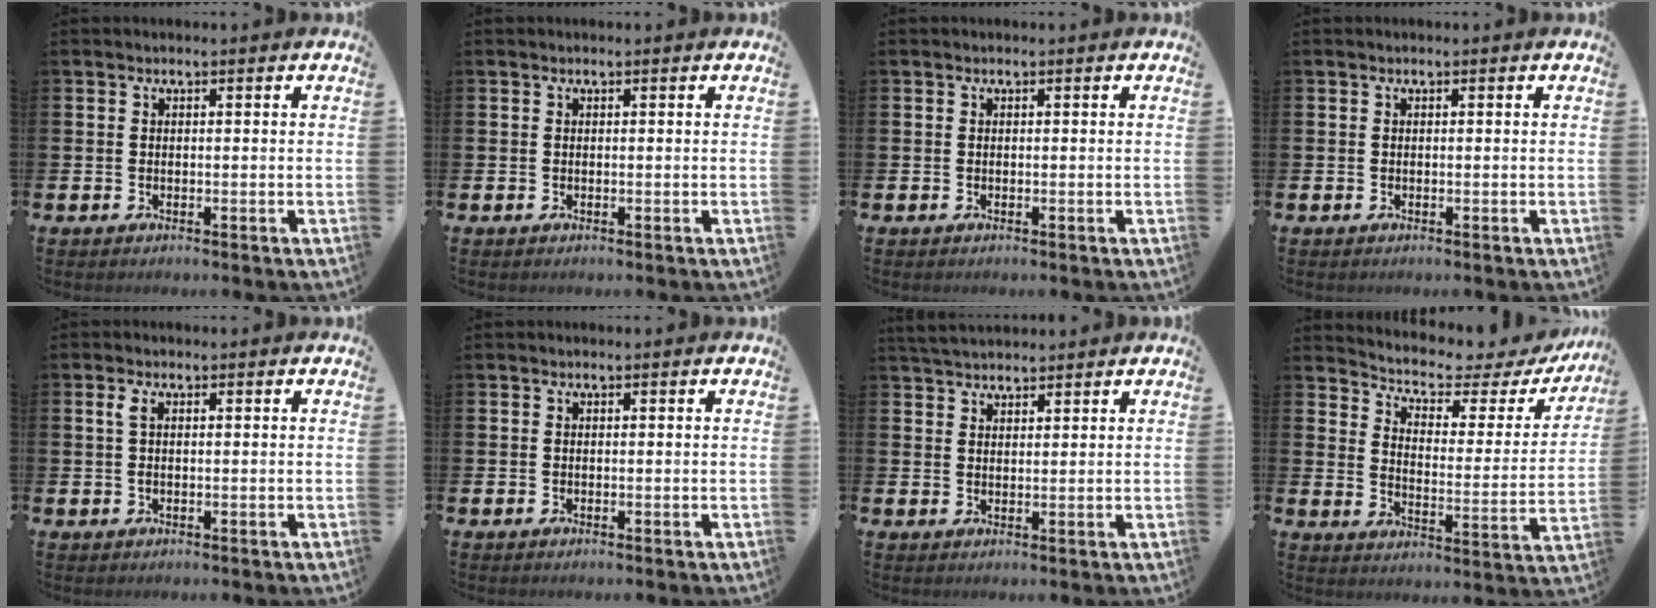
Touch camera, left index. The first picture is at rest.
{"total": 0.0}
{"total": 0.0}
{"total": 0.0}
{"total": 1.7, "force": [0.4, 0.7, 1.5], "torque": [-0.033, 0.008, 0.006]}
{"total": 0.0}
{"total": 3.5, "force": [3.4, 0.6, 0.4], "torque": [-0.015, -0.011, 0.064]}
{"total": 5.0, "force": [4.5, 1.5, 1.6], "torque": [-0.055, -0.038, 0.066]}